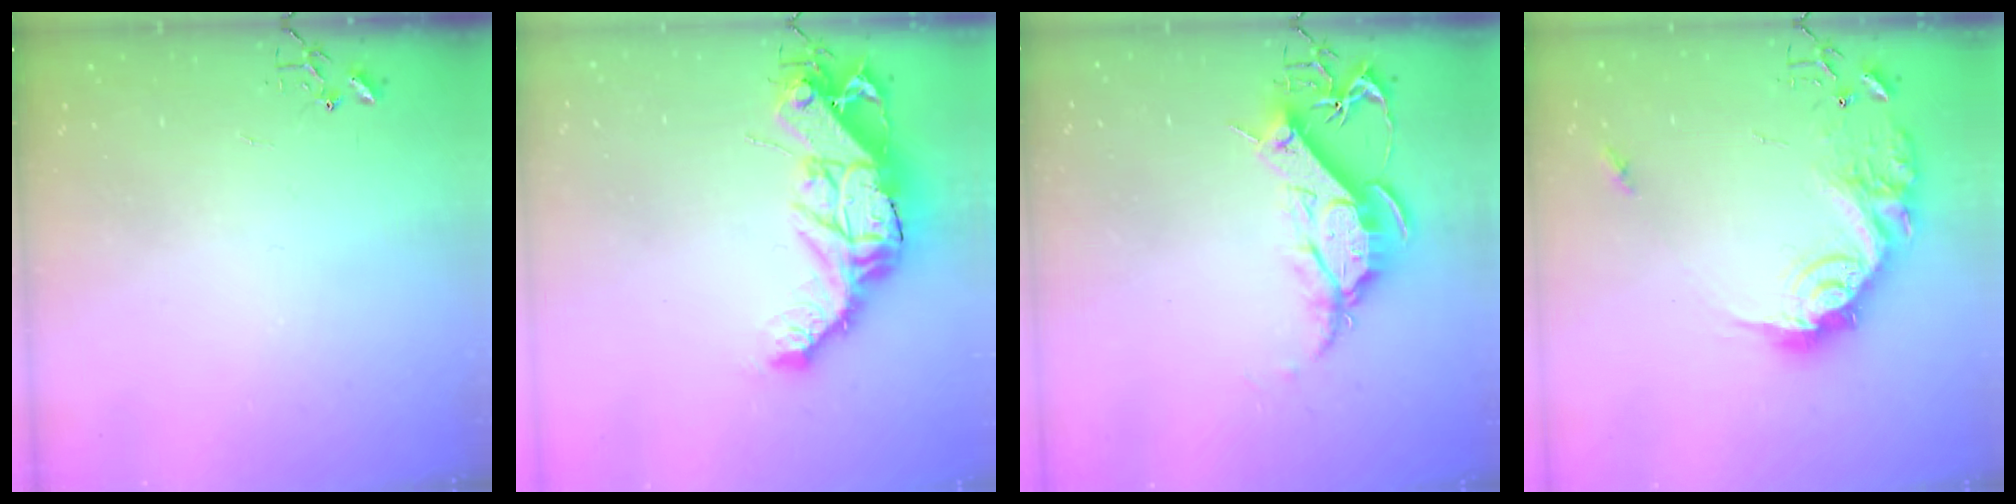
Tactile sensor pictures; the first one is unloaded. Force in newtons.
{"total": 17.7, "press": 17.6, "slide": 1.5}
{"total": 12.5, "press": 12.4, "slide": 1.3}
{"total": 19.2, "press": 19.2, "slide": 1.0}